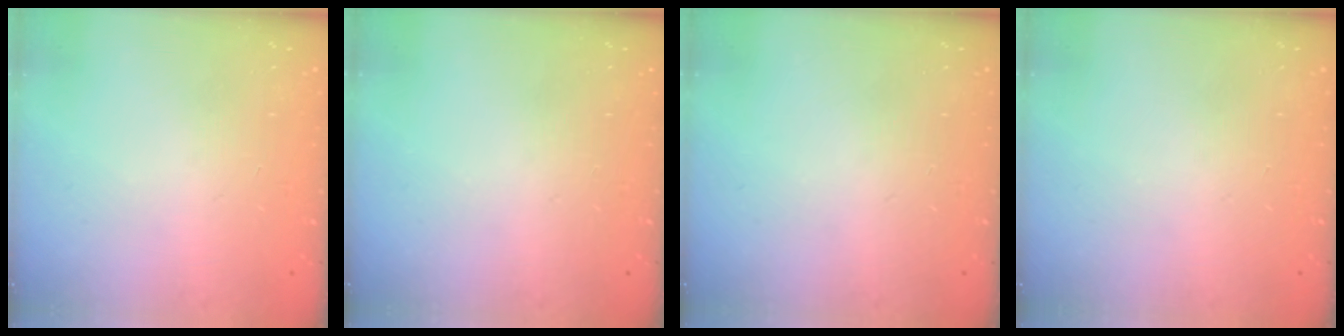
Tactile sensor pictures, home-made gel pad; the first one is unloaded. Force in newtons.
{"total": 0.0}
{"total": 0.0}
{"total": 0.0}